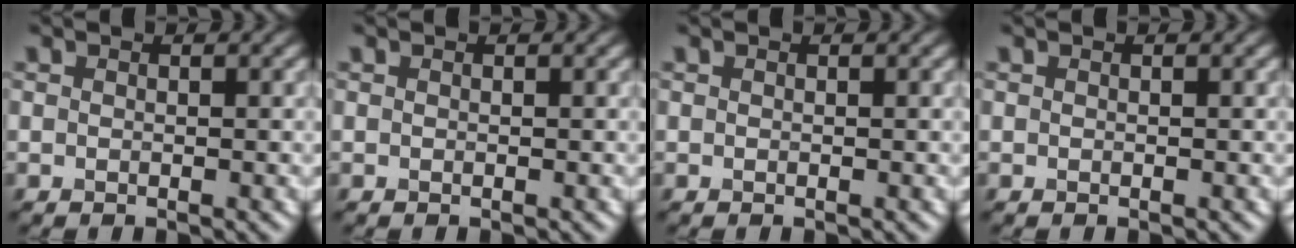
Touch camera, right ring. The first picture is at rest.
{"total": 0.0}
{"total": 0.0}
{"total": 0.0}